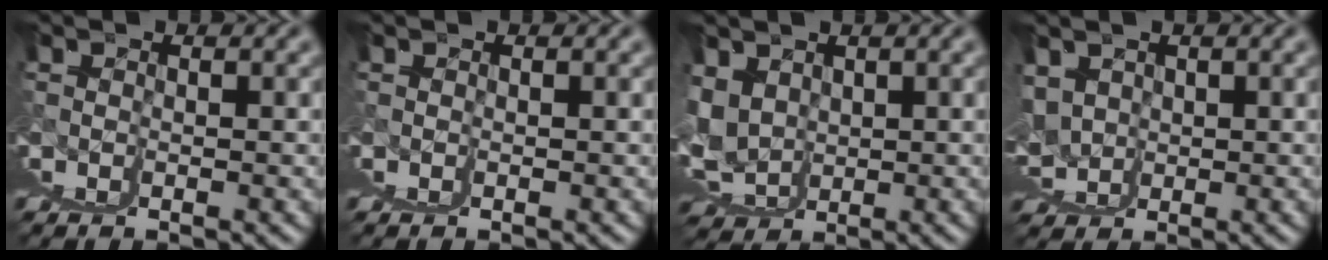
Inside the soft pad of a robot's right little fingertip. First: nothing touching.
{"total": 0.5, "force": [0.1, -0.4, -0.3], "torque": [0.008, 0.001, 0.001]}
{"total": 8.0, "force": [2.6, 6.6, 3.8], "torque": [-0.063, -0.034, 0.061]}
{"total": 5.8, "force": [2.4, 4.6, 2.7], "torque": [-0.047, -0.025, 0.049]}